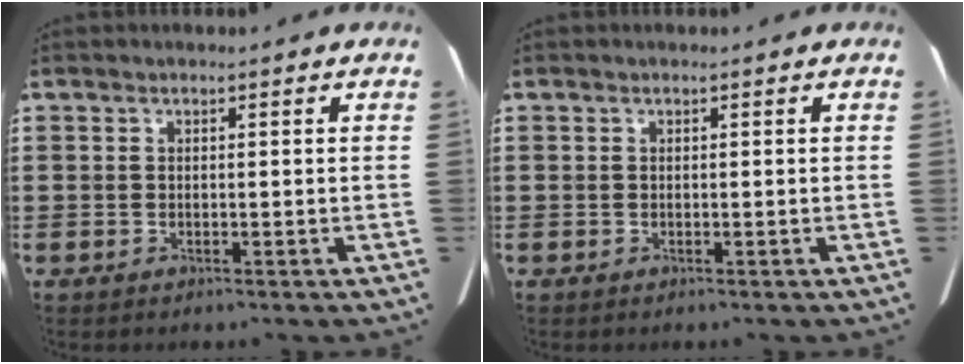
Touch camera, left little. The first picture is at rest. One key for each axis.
{"total": 0.0}